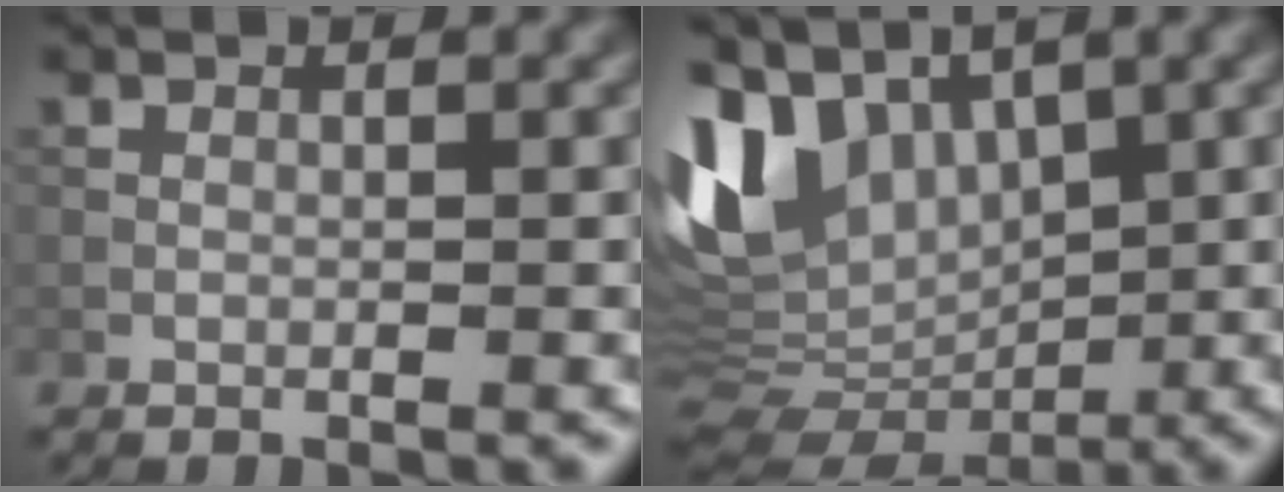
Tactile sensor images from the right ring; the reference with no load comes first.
{"total": 10.5, "force": [2.6, 6.7, 7.7], "torque": [-0.167, 0.010, 0.042]}